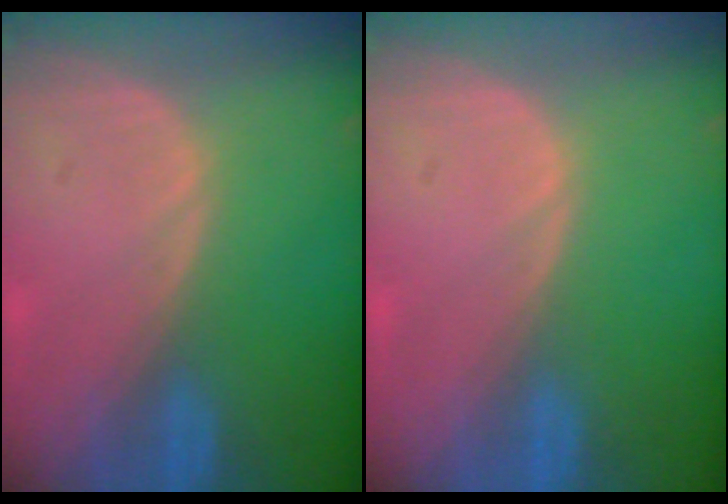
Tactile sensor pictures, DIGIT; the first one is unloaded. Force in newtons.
{"total": 0.0}